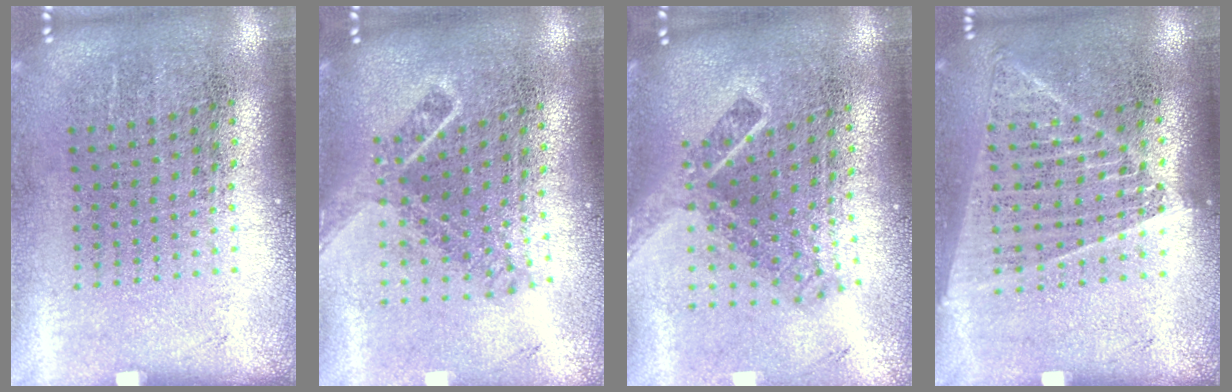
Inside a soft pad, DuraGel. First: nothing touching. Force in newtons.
{"total": 1.8, "press": 1.3, "slide": 1.3}
{"total": 2.1, "press": 1.4, "slide": 1.5}
{"total": 1.4, "press": 1.3, "slide": 0.4}